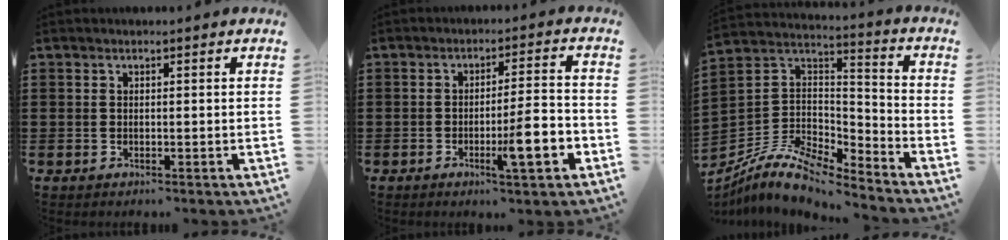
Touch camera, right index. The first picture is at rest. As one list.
[{"total": 7.9, "force": [-2.9, 1.3, 7.2], "torque": [-0.104, -0.002, -0.047]}, {"total": 8.7, "force": [-7.4, 2.7, 3.7], "torque": [-0.088, 0.006, -0.150]}]